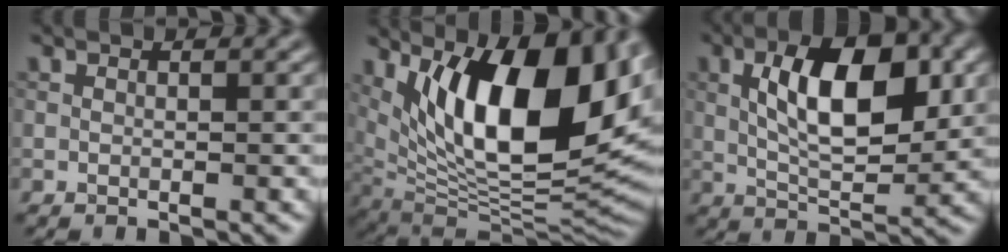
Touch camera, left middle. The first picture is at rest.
{"total": 15.8, "force": [4.9, 6.9, 13.4], "torque": [-0.189, -0.014, 0.077]}
{"total": 8.5, "force": [1.4, 3.6, 7.6], "torque": [-0.125, 0.004, 0.024]}